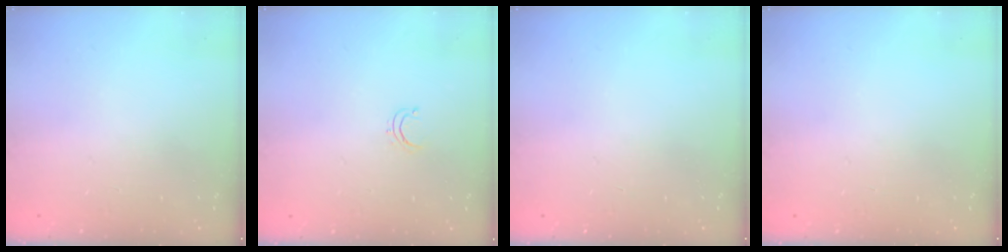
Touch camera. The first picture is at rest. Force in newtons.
{"total": 2.8, "press": 2.8, "slide": 0.2}
{"total": 0.0}
{"total": 0.0}